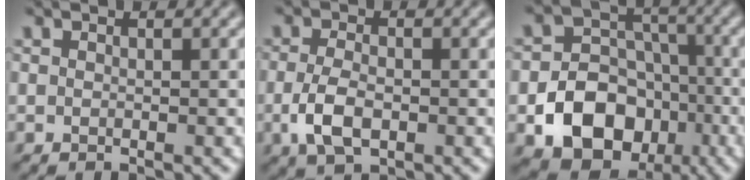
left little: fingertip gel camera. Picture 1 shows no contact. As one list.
[{"total": 3.7, "force": [-1.1, 2.0, 2.9], "torque": [-0.068, -0.005, -0.022]}, {"total": 11.1, "force": [-4.4, 8.8, 5.2], "torque": [-0.075, -0.019, -0.100]}]